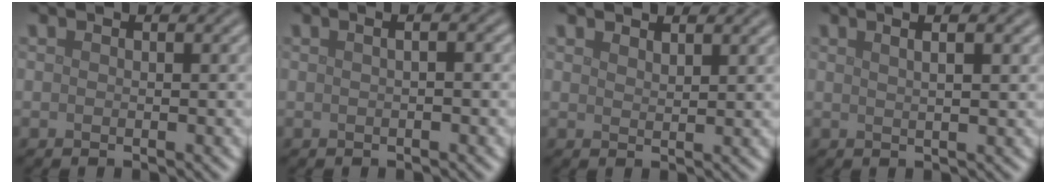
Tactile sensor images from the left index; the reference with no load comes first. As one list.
[{"total": 2.3, "force": [0.6, 1.1, 1.9], "torque": [-0.010, 0.006, -0.012]}, {"total": 1.6, "force": [1.6, 0.2, 0.4], "torque": [-0.005, 0.004, 0.028]}, {"total": 4.4, "force": [2.2, 1.8, 3.4], "torque": [-0.018, 0.023, 0.001]}]